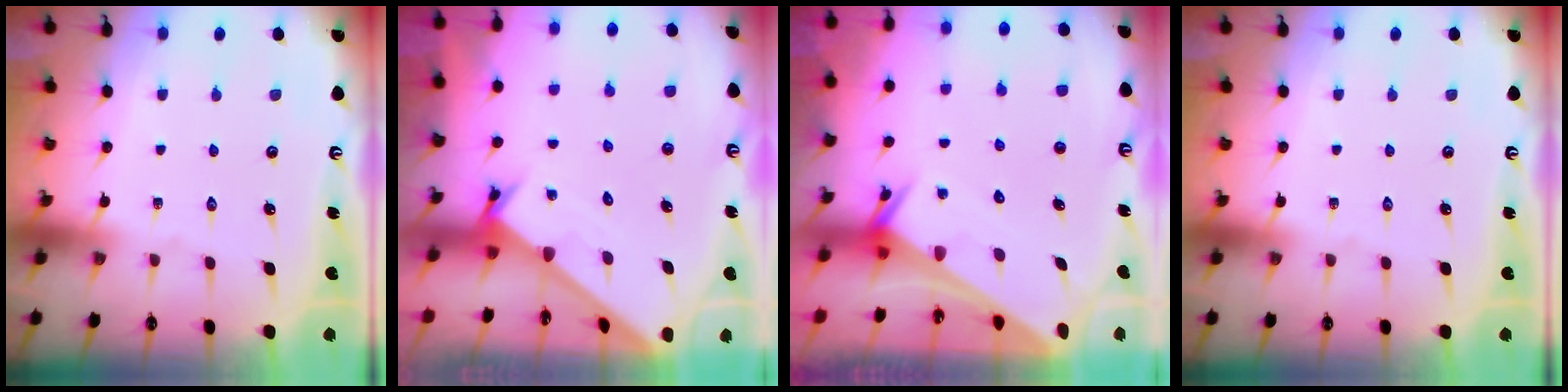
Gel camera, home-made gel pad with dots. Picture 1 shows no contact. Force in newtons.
{"total": 1.7, "press": 1.7, "slide": 0.1}
{"total": 2.7, "press": 2.7, "slide": 0.1}
{"total": 0.0}